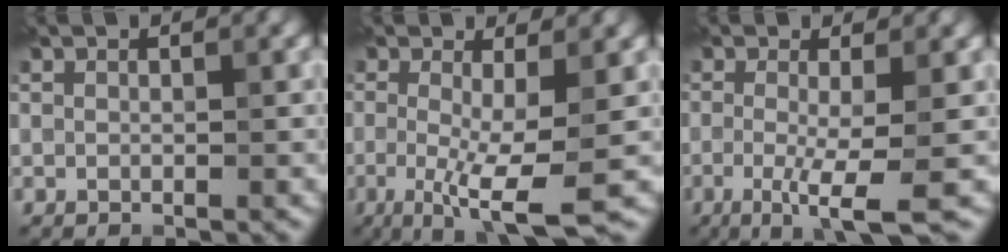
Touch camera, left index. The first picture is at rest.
{"total": 6.3, "force": [-1.2, 1.3, 6.1], "torque": [-0.104, -0.019, -0.021]}
{"total": 5.1, "force": [-1.2, 0.9, 4.9], "torque": [-0.081, -0.012, -0.025]}